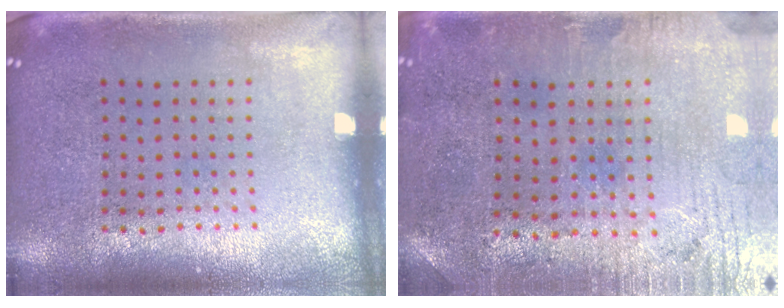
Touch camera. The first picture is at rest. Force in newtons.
{"total": 0.7, "press": 0.5, "slide": 0.5}